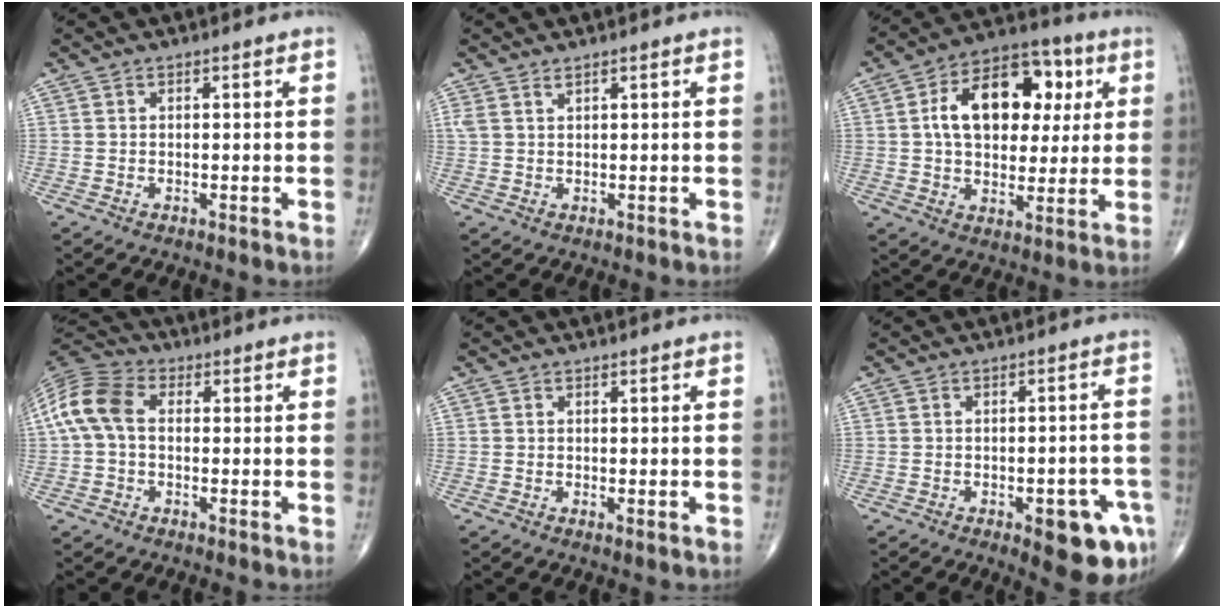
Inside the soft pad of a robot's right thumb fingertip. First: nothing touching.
{"total": 1.4, "force": [1.1, 0.3, 0.8], "torque": [-0.018, 0.007, 0.027]}
{"total": 18.1, "force": [4.1, 11.5, 13.3], "torque": [-0.176, 0.013, 0.060]}
{"total": 9.7, "force": [0.5, 6.5, 7.1], "torque": [-0.151, 0.027, -0.002]}
{"total": 0.6, "force": [-0.1, 0.0, 0.6], "torque": [-0.012, -0.003, -0.002]}
{"total": 10.8, "force": [-4.9, 3.9, 8.8], "torque": [-0.084, 0.020, -0.052]}